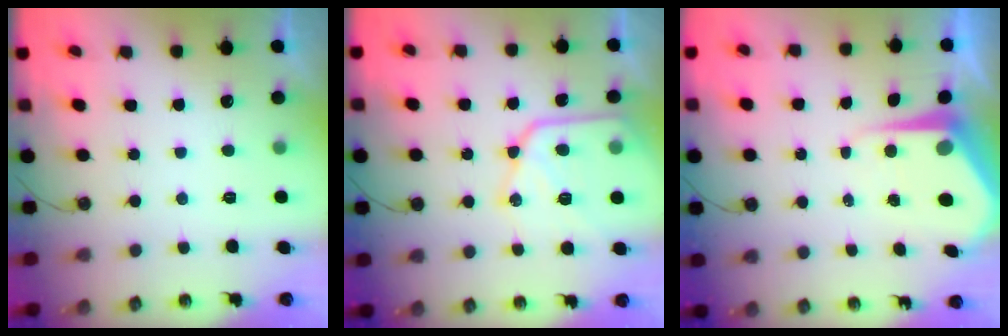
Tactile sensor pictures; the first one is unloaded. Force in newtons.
{"total": 16.4, "press": 16.3, "slide": 1.9}
{"total": 7.7, "press": 7.6, "slide": 0.6}